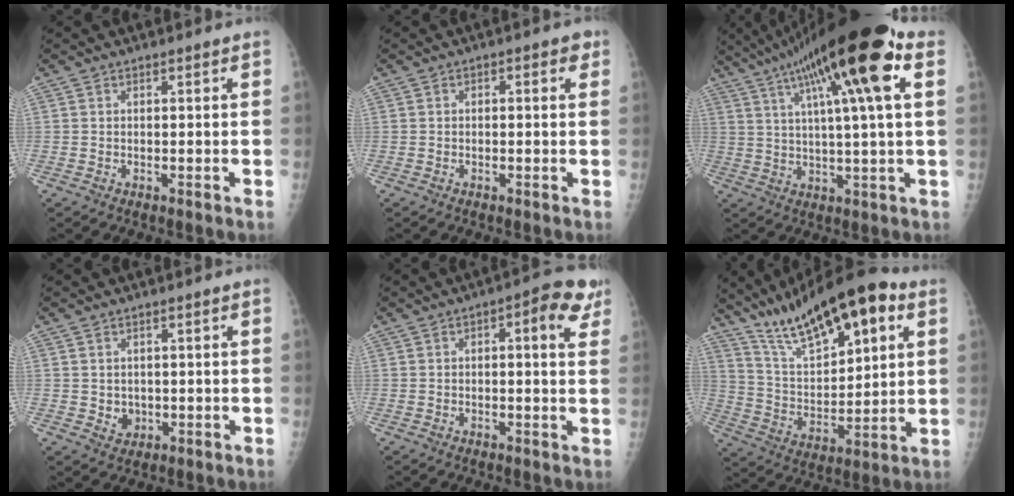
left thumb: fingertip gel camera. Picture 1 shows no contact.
{"total": 2.3, "force": [0.7, 1.1, 1.9], "torque": [-0.013, 0.003, 0.001]}
{"total": 21.9, "force": [9.4, 3.6, 19.5], "torque": [-0.329, 0.016, 0.146]}
{"total": 2.4, "force": [0.1, 2.1, 1.1], "torque": [-0.009, -0.002, 0.010]}
{"total": 7.4, "force": [2.7, 2.6, 6.4], "torque": [-0.065, 0.009, 0.025]}
{"total": 21.9, "force": [12.4, 7.8, 16.2], "torque": [-0.235, -0.030, 0.220]}